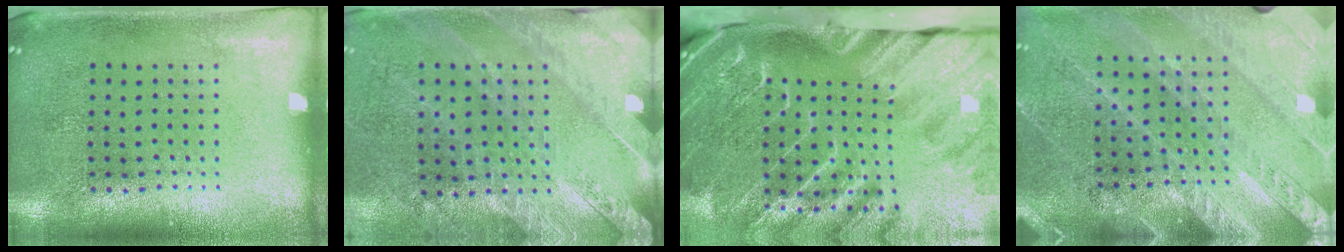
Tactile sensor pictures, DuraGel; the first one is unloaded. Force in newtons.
{"total": 2.5, "press": 2.3, "slide": 0.8}
{"total": 4.8, "press": 3.5, "slide": 3.2}
{"total": 2.9, "press": 2.6, "slide": 1.4}